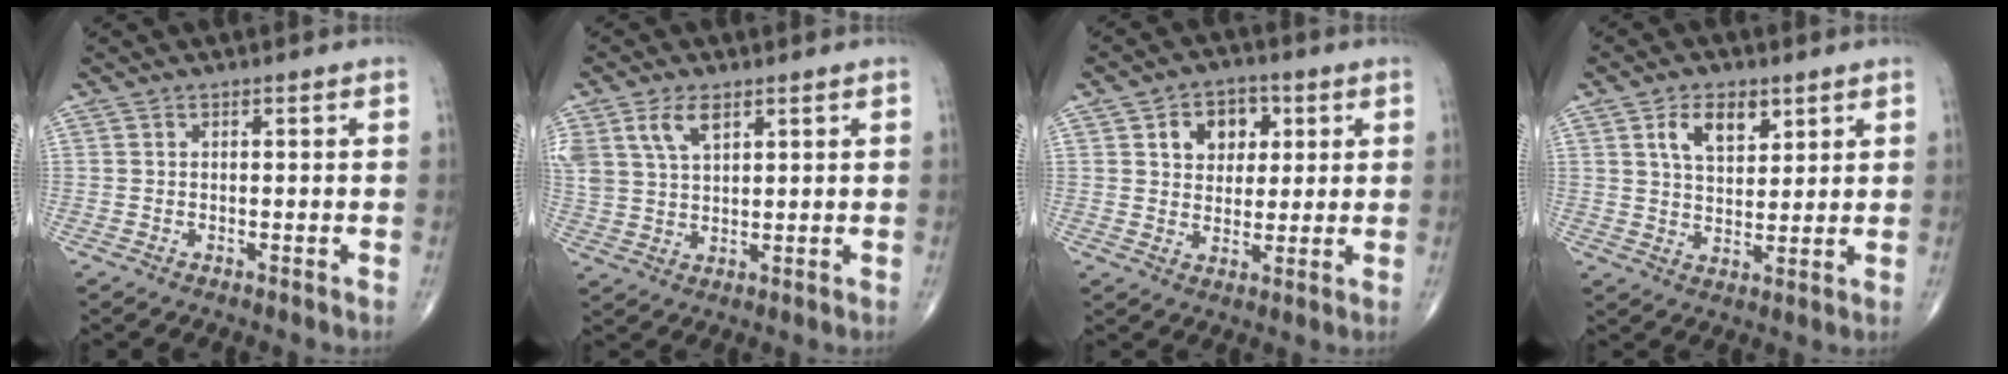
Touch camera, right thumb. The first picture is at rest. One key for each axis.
{"total": 7.4, "fx": 3.8, "fy": 3.9, "fz": 4.9, "tx": -0.098, "ty": -0.008, "tz": 0.080}
{"total": 8.0, "fx": 2.7, "fy": 6.0, "fz": 4.5, "tx": -0.026, "ty": -0.005, "tz": 0.039}
{"total": 7.3, "fx": 3.6, "fy": 4.1, "fz": 4.9, "tx": -0.065, "ty": -0.019, "tz": 0.064}